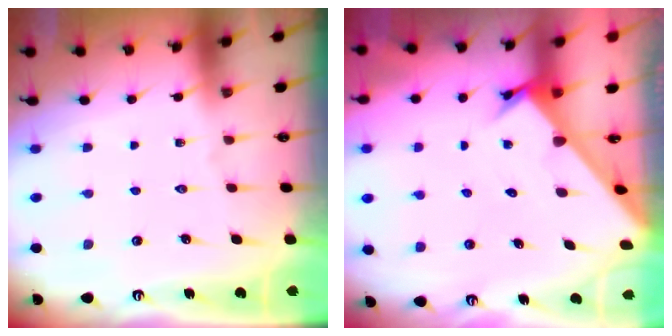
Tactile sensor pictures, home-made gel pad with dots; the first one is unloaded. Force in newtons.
{"total": 2.1, "press": 2.1, "slide": 0.2}